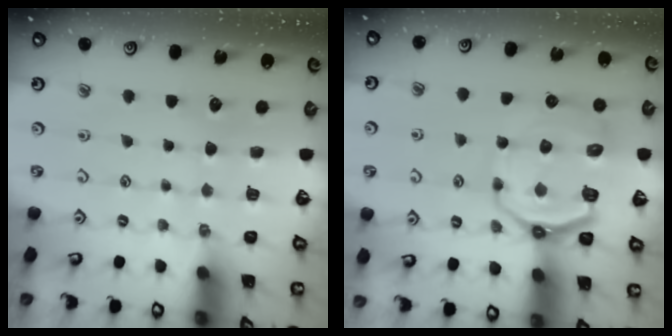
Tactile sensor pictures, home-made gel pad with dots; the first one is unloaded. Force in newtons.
{"total": 11.7, "press": 11.2, "slide": 3.5}